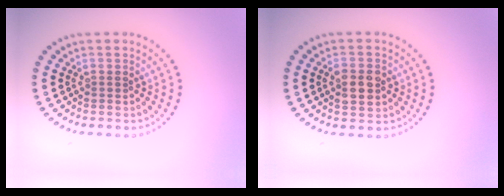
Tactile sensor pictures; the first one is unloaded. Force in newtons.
{"total": 2.9, "press": 2.9, "slide": 0.1}